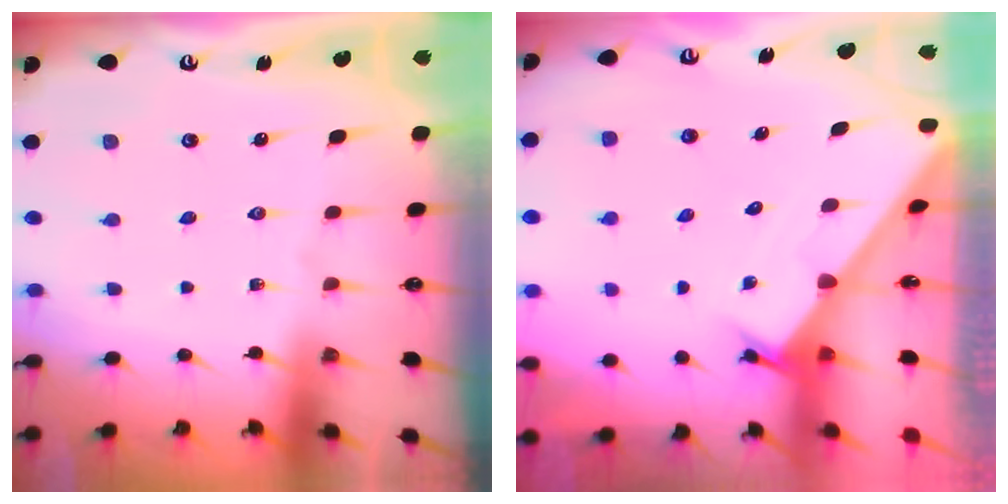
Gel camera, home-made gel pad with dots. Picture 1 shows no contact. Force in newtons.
{"total": 1.7, "press": 1.7, "slide": 0.1}